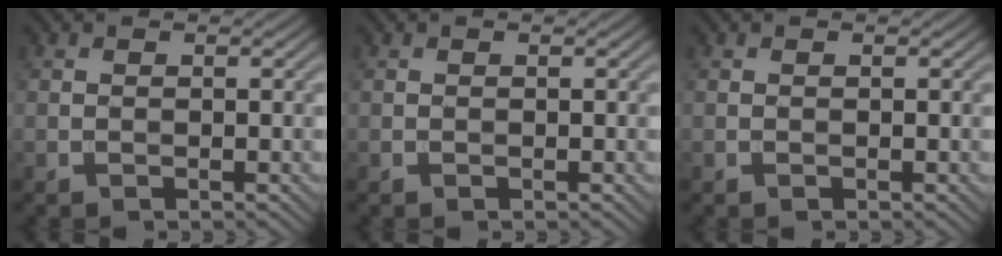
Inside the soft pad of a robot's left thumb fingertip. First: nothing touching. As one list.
[{"total": 0.0}, {"total": 0.0}]